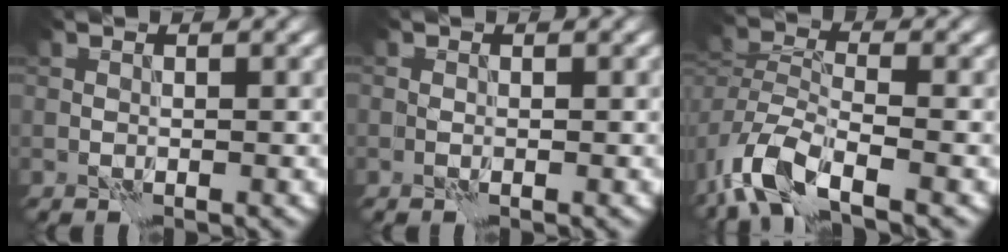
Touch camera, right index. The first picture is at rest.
{"total": 0.7, "force": [0.0, 0.5, 0.4], "torque": [-0.010, -0.001, -0.002]}
{"total": 6.9, "force": [-4.2, 3.1, 4.6], "torque": [-0.093, -0.003, -0.092]}